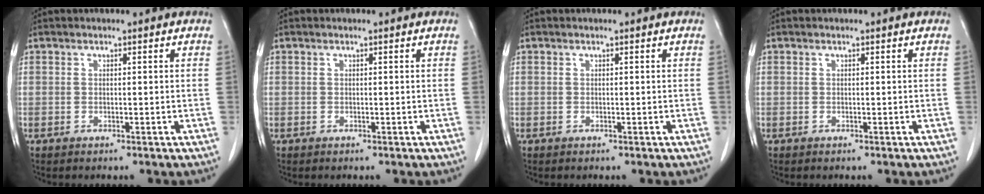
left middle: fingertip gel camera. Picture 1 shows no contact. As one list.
[{"total": 0.0}, {"total": 0.0}, {"total": 0.0}]